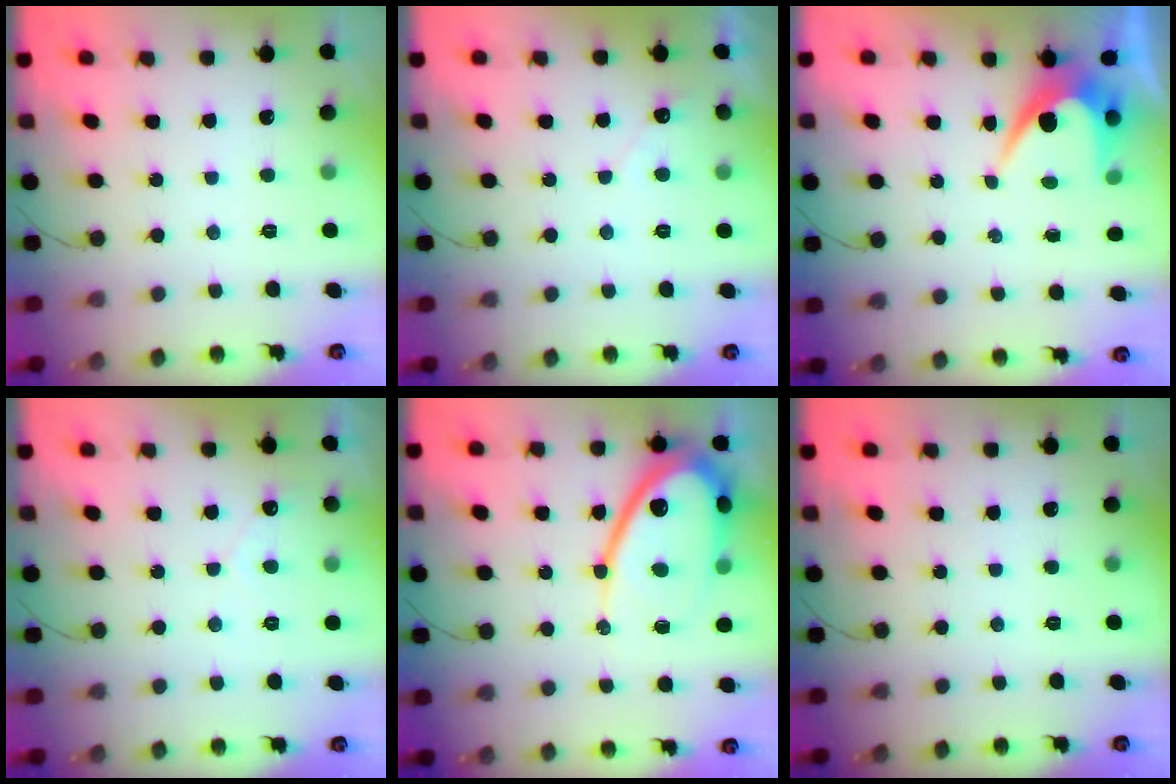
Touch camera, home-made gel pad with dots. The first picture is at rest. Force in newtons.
{"total": 2.8, "press": 2.8, "slide": 0.2}
{"total": 6.0, "press": 6.0, "slide": 0.4}
{"total": 2.2, "press": 2.2, "slide": 0.1}
{"total": 17.0, "press": 16.9, "slide": 1.4}
{"total": 0.0}